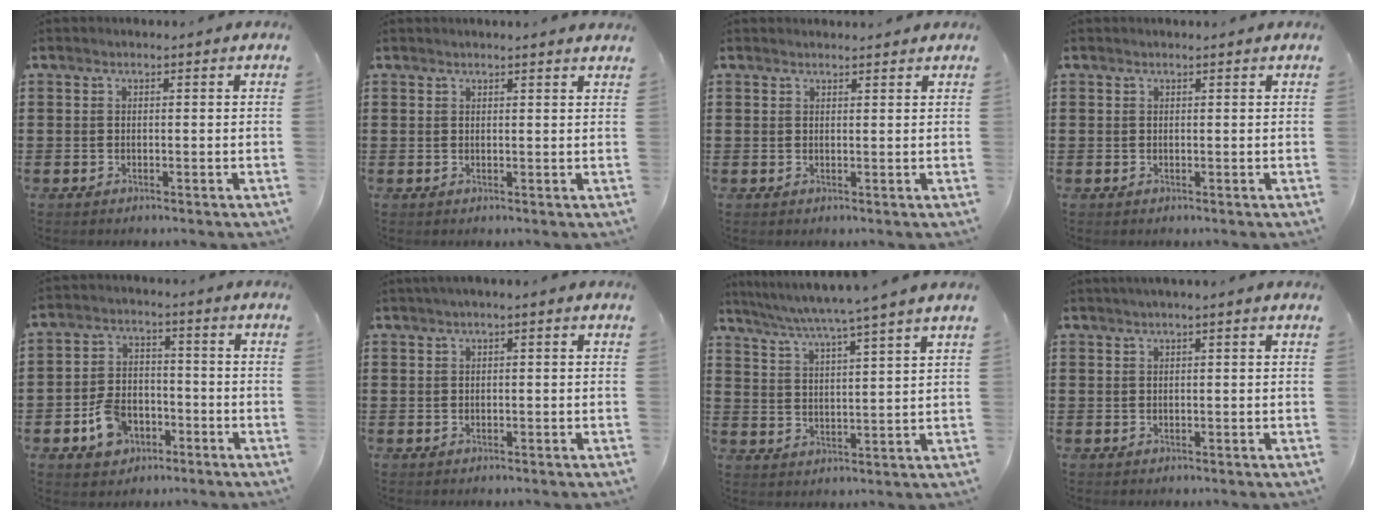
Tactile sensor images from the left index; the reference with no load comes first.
{"total": 1.2, "force": [1.1, -0.2, 0.3], "torque": [-0.007, -0.002, 0.021]}
{"total": 1.0, "force": [1.0, 0.1, 0.0], "torque": [-0.004, 0.000, 0.020]}
{"total": 0.0}
{"total": 6.3, "force": [-3.4, 4.4, 3.0], "torque": [-0.072, 0.015, -0.065]}
{"total": 1.0, "force": [-0.2, 0.0, 0.9], "torque": [-0.012, -0.004, -0.003]}
{"total": 5.0, "force": [4.2, -1.5, 2.1], "torque": [-0.058, -0.034, 0.066]}
{"total": 0.9, "force": [0.4, -0.2, 0.8], "torque": [-0.013, -0.001, 0.007]}